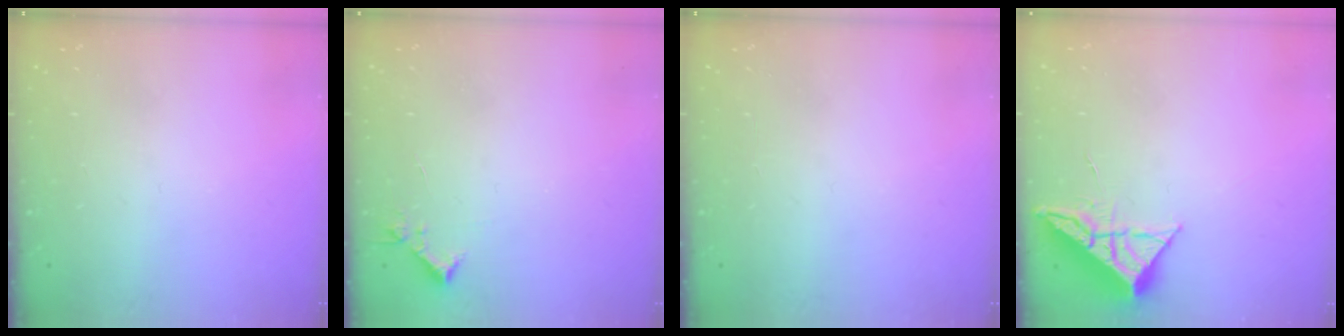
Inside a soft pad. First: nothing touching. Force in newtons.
{"total": 4.4, "press": 4.4, "slide": 0.5}
{"total": 0.0}
{"total": 6.6, "press": 6.6, "slide": 0.3}